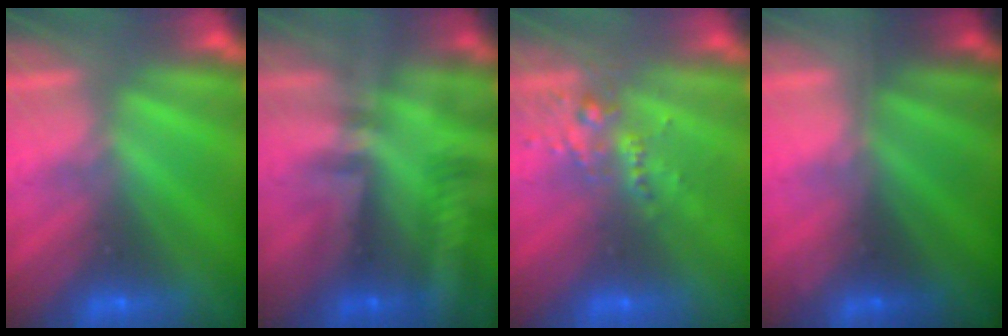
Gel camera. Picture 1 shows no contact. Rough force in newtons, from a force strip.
{"total": 2.4}
{"total": 2.6}
{"total": 1.6}